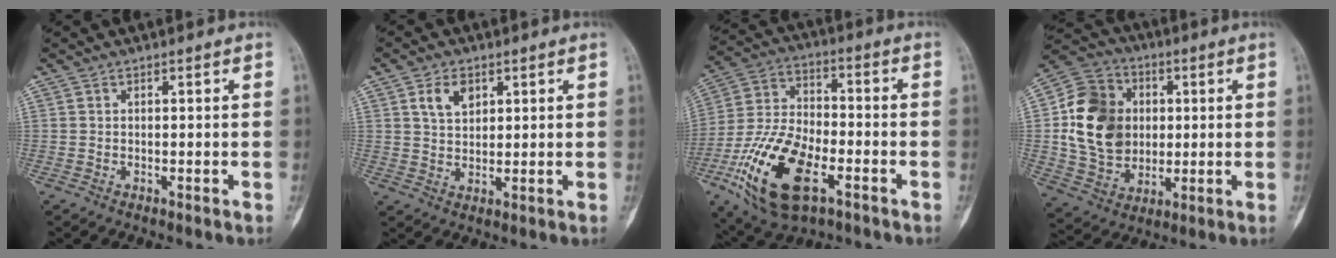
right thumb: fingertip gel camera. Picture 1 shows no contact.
{"total": 5.1, "force": [2.3, 3.3, 3.1], "torque": [-0.043, -0.010, 0.043]}
{"total": 19.9, "force": [-8.1, 9.8, 15.3], "torque": [-0.298, 0.022, -0.143]}
{"total": 17.5, "force": [1.7, 14.1, 10.2], "torque": [-0.163, 0.007, 0.034]}